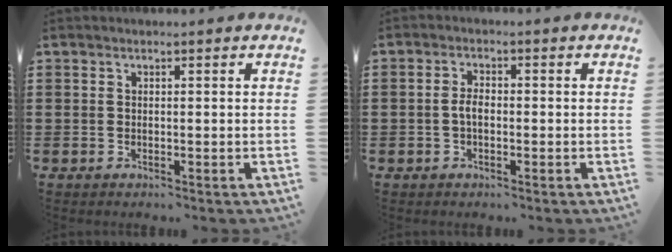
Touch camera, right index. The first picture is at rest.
{"total": 2.4, "force": [-0.4, 1.1, 2.0], "torque": [-0.047, -0.001, -0.011]}